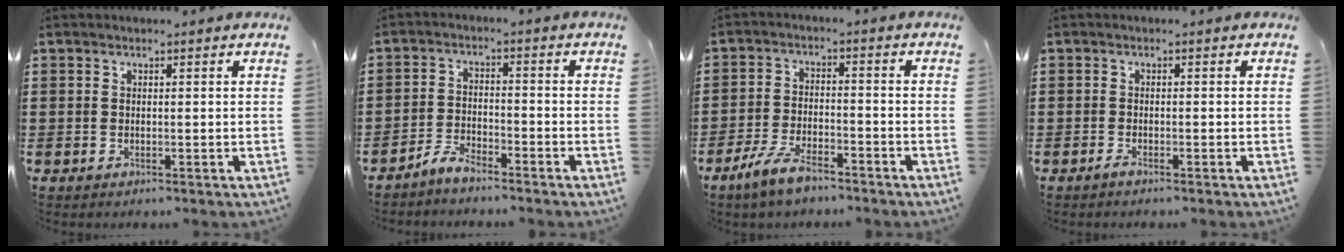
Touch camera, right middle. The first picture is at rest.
{"total": 3.7, "force": [-3.5, 0.6, 0.8], "torque": [-0.025, 0.005, -0.072]}
{"total": 6.1, "force": [-4.7, 1.7, 3.5], "torque": [-0.085, -0.003, -0.091]}
{"total": 0.9, "force": [-0.8, 0.0, 0.5], "torque": [-0.013, -0.006, -0.014]}